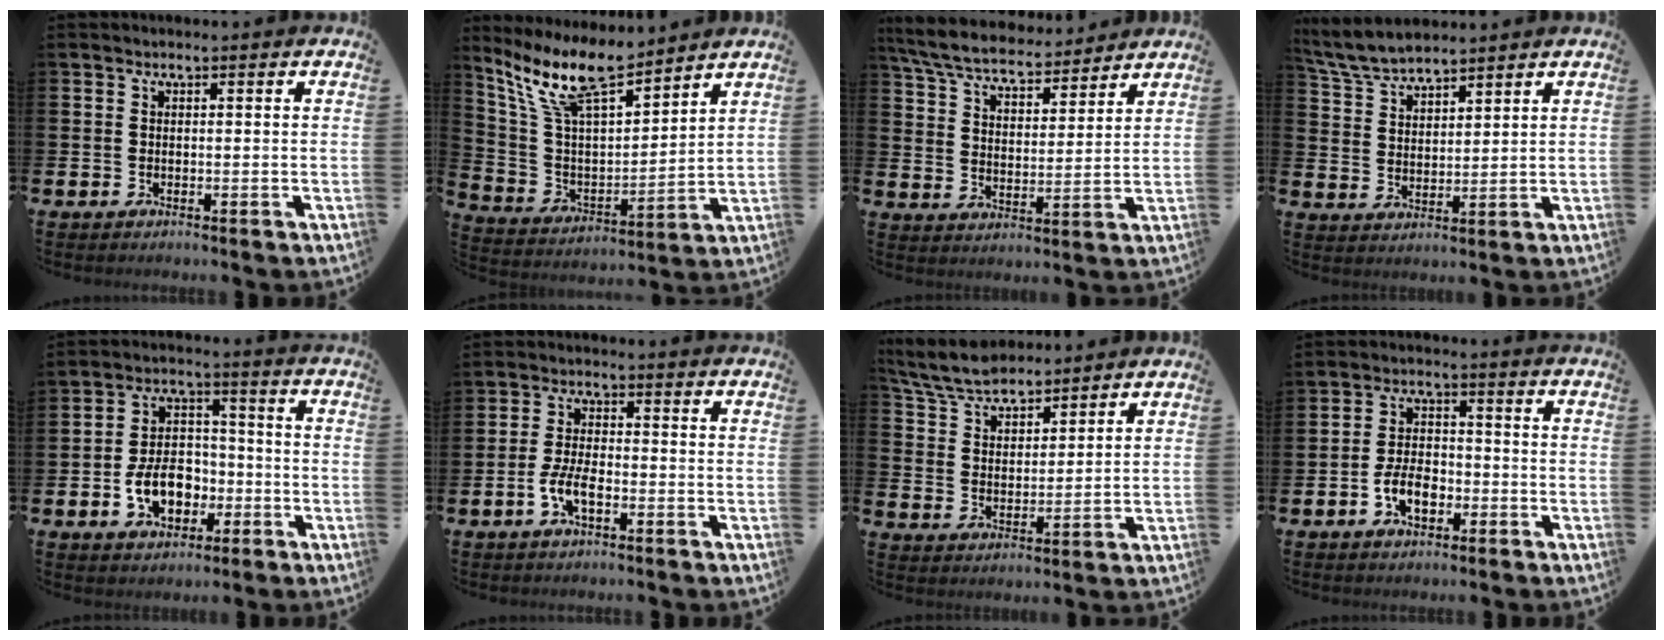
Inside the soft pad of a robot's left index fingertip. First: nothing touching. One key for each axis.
{"total": 10.9, "fx": 9.3, "fy": 2.3, "fz": 5.1, "tx": -0.142, "ty": -0.045, "tz": 0.167}
{"total": 7.2, "fx": 6.7, "fy": 1.5, "fz": 2.0, "tx": -0.073, "ty": -0.035, "tz": 0.120}
{"total": 5.9, "fx": 5.7, "fy": 0.9, "fz": 1.3, "tx": -0.052, "ty": -0.018, "tz": 0.107}
{"total": 7.6, "fx": -2.6, "fy": 5.4, "fz": 4.7, "tx": -0.088, "ty": 0.013, "tz": -0.052}
{"total": 4.1, "fx": -1.7, "fy": 1.6, "fz": 3.4, "tx": -0.079, "ty": 0.006, "tz": -0.033}
{"total": 6.8, "fx": 6.4, "fy": 1.7, "fz": 1.6, "tx": -0.062, "ty": -0.023, "tz": 0.117}
{"total": 4.9, "fx": -2.1, "fy": 2.8, "fz": 3.4, "tx": -0.057, "ty": 0.003, "tz": -0.043}